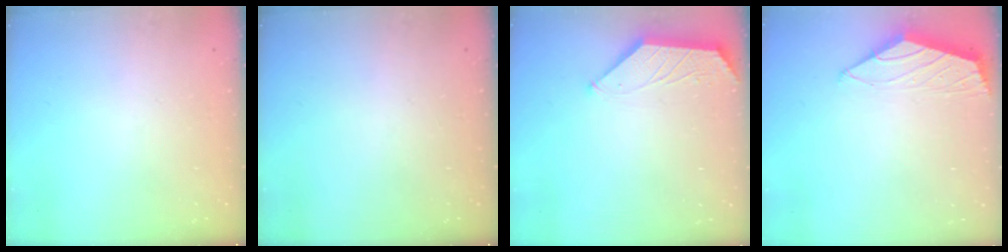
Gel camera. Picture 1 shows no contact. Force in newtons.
{"total": 0.0}
{"total": 1.7, "press": 1.7, "slide": 0.4}
{"total": 1.5, "press": 1.5, "slide": 0.4}